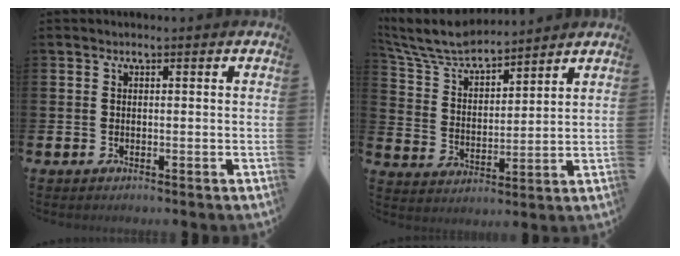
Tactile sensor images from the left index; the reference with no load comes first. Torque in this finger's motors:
{"motor_torque": [1.04, -1.10, 0.13, 0.06]}